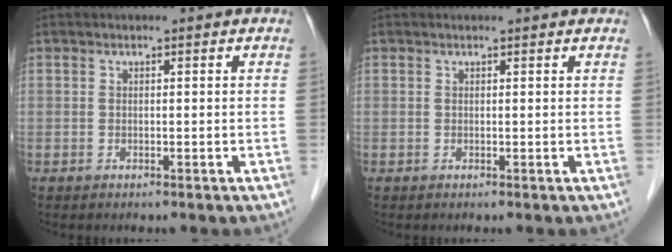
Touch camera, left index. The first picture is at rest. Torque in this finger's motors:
{"motor_torque": [0.02, -0.08, -0.10, -0.01]}